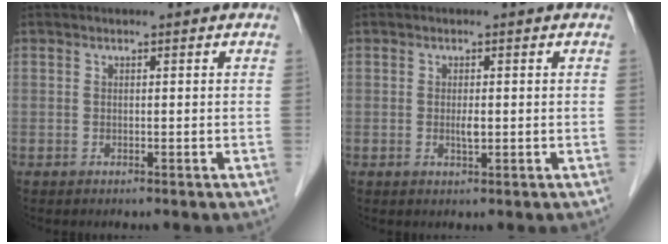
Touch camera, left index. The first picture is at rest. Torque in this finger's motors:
{"motor_torque": [0.13, 0.10, 0.04, 0.01]}